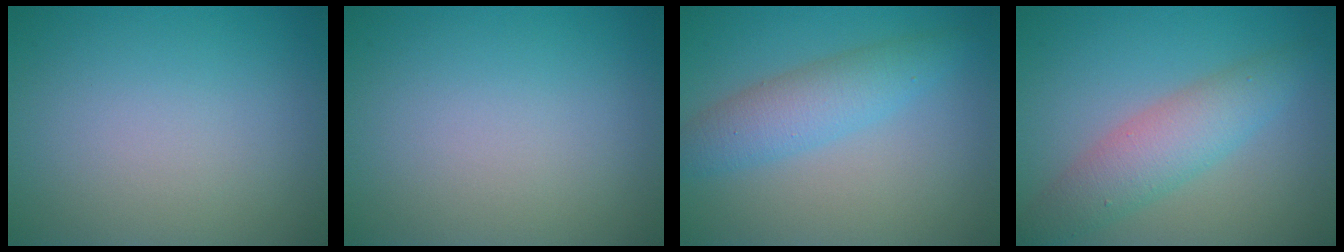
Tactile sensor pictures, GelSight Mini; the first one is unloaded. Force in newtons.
{"total": 0.0}
{"total": 3.9, "press": 3.9, "slide": 0.1}
{"total": 4.4, "press": 4.4, "slide": 0.2}